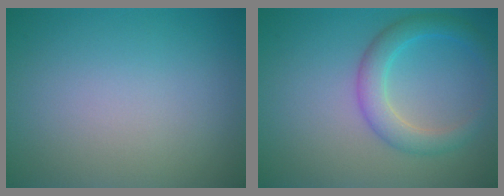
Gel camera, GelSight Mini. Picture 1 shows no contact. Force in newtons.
{"total": 3.5, "press": 3.5, "slide": 0.2}